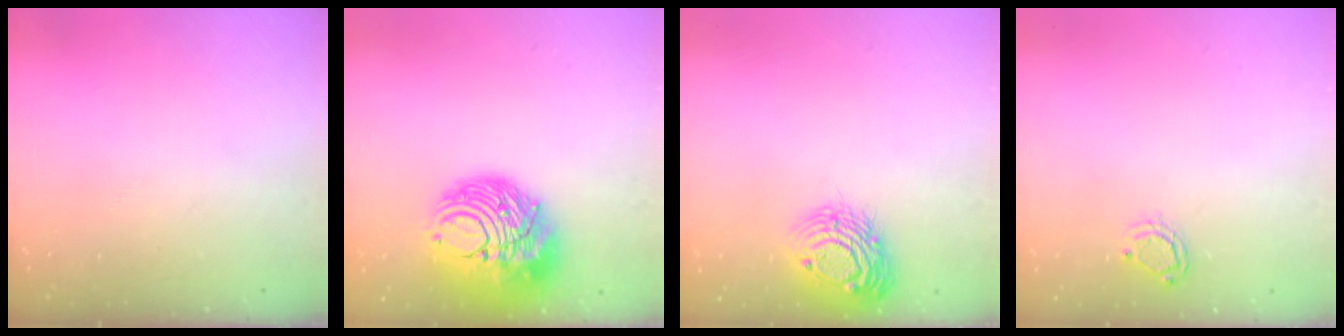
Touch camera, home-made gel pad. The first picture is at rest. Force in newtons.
{"total": 17.0, "press": 16.9, "slide": 1.7}
{"total": 12.5, "press": 12.4, "slide": 0.9}
{"total": 4.4, "press": 4.4, "slide": 0.4}